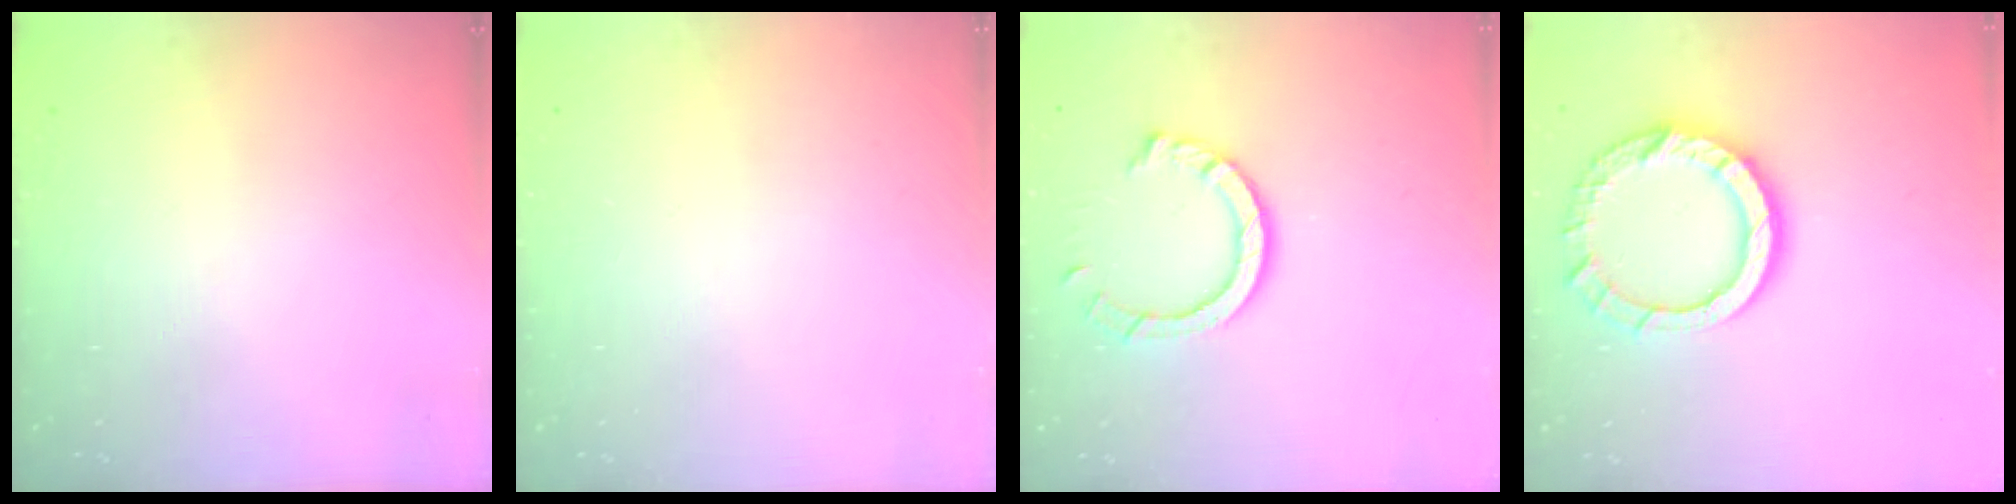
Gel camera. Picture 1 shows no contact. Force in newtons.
{"total": 0.0}
{"total": 8.8, "press": 8.7, "slide": 1.0}
{"total": 12.9, "press": 12.8, "slide": 1.4}